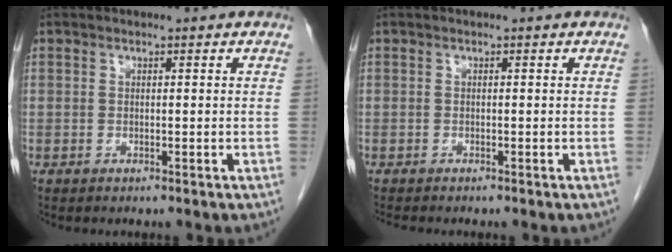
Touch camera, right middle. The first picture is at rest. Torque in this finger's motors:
{"motor_torque": [0.20, -0.16, 0.00, 0.01]}